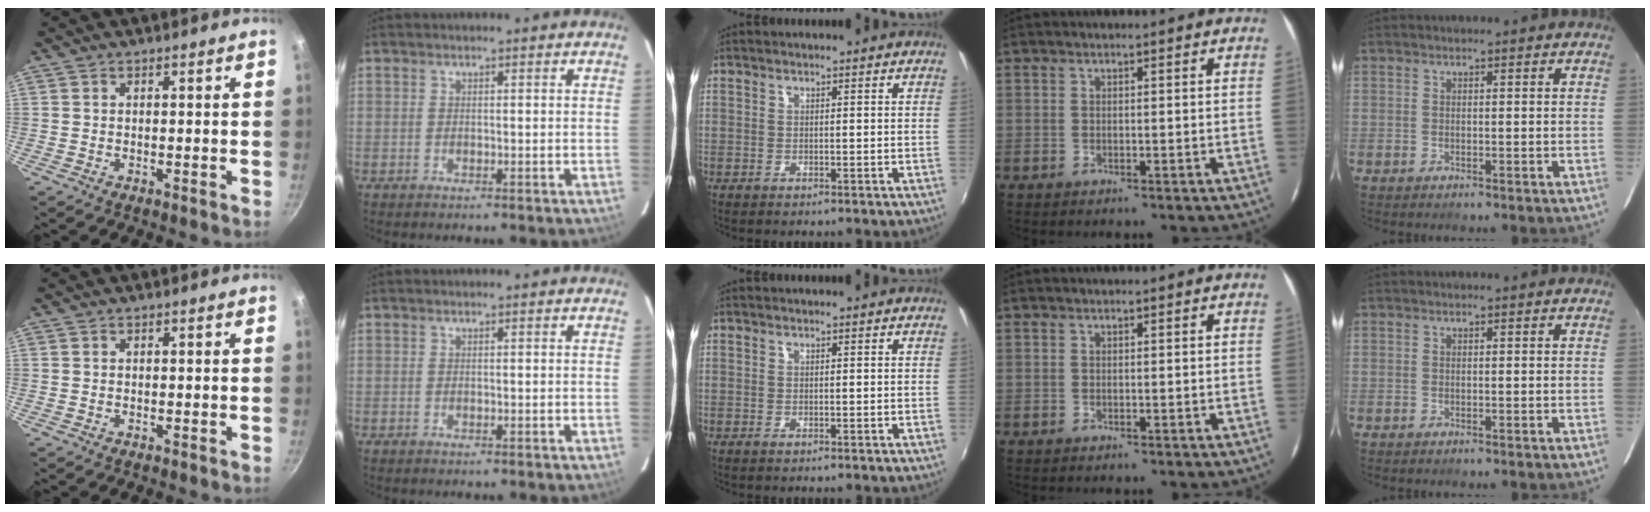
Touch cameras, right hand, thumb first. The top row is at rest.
{}